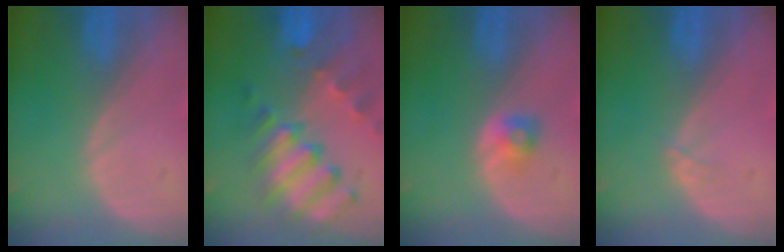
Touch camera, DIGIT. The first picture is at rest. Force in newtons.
{"total": 10.1, "press": 8.8, "slide": 4.8}
{"total": 2.0, "press": 2.0, "slide": 0.3}
{"total": 0.7, "press": 0.6, "slide": 0.3}